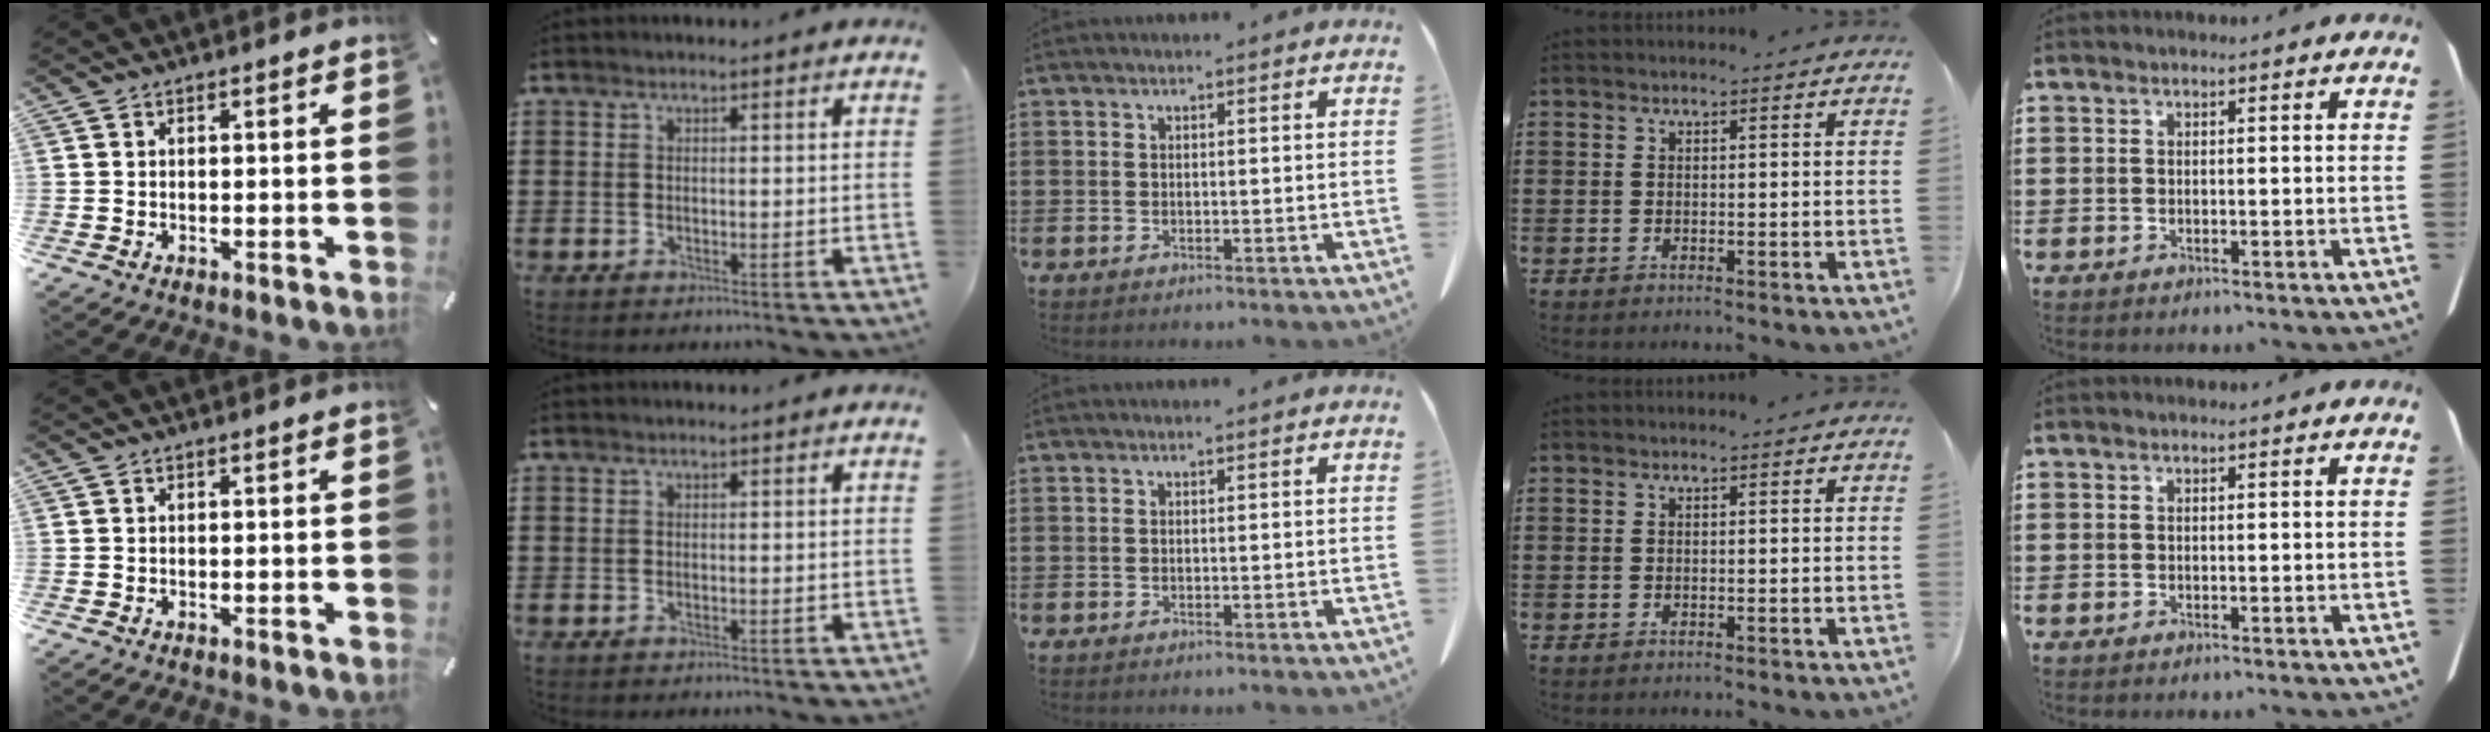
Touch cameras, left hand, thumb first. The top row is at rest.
{}